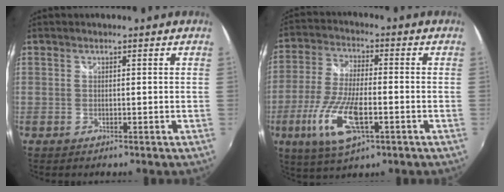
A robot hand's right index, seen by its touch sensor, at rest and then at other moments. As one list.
[{"total": 13.1, "force": [-5.0, 4.3, 11.4], "torque": [-0.245, -0.018, -0.094]}]